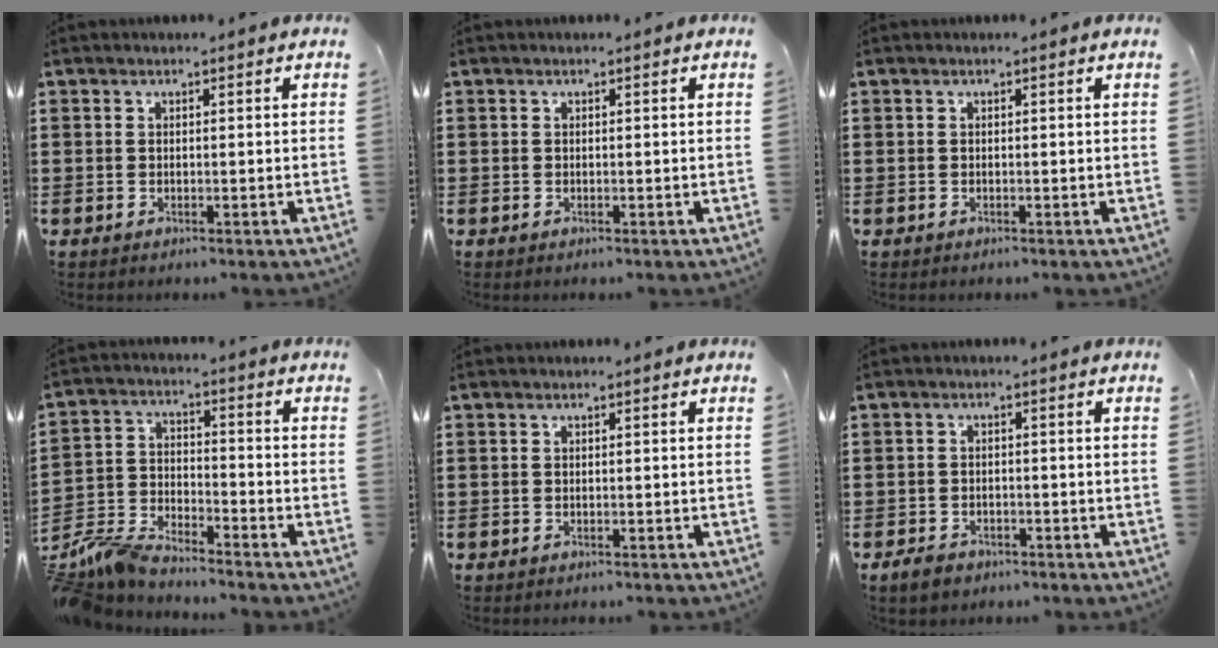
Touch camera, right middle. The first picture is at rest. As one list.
[{"total": 0.0}, {"total": 0.0}, {"total": 7.2, "force": [-7.0, 0.8, 1.4], "torque": [-0.051, 0.001, -0.147]}, {"total": 0.0}, {"total": 2.3, "force": [-1.9, 1.1, 0.7], "torque": [-0.026, -0.001, -0.040]}]